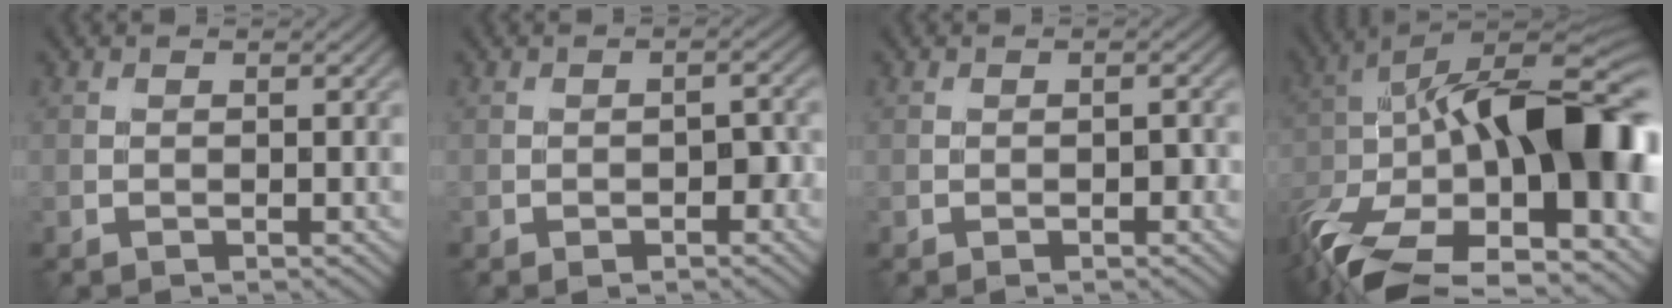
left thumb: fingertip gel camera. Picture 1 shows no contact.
{"total": 3.2, "force": [-1.3, 1.5, 2.5], "torque": [-0.032, 0.001, -0.017]}
{"total": 1.7, "force": [-0.6, 0.7, 1.5], "torque": [-0.019, 0.003, -0.008]}
{"total": 21.1, "force": [-5.8, 10.3, 17.5], "torque": [-0.317, -0.011, -0.095]}